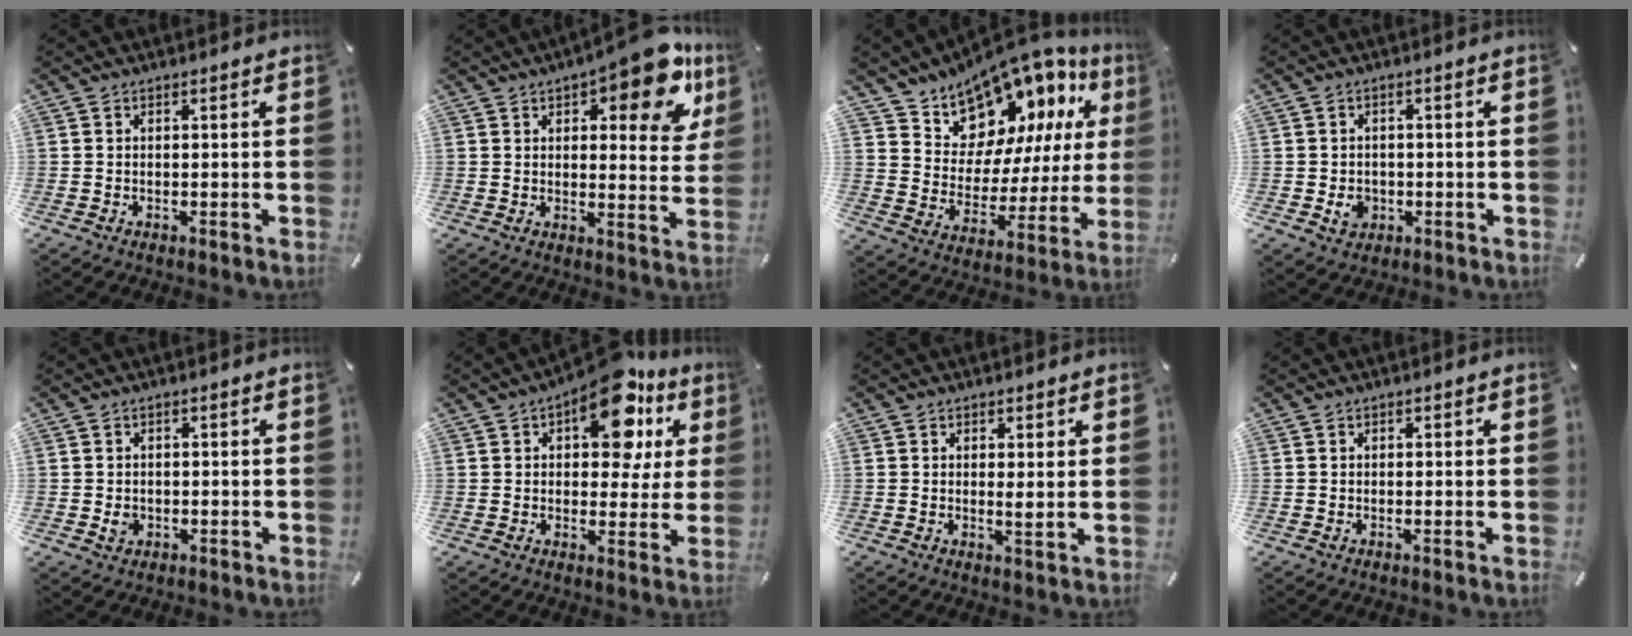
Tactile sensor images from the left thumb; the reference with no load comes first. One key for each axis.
{"total": 14.7, "fx": 9.2, "fy": 5.4, "fz": 10.1, "tx": -0.125, "ty": -0.059, "tz": 0.148}
{"total": 13.0, "fx": 11.9, "fy": 5.4, "fz": 0.2, "tx": -0.011, "ty": -0.145, "tz": 0.211}
{"total": 4.0, "fx": -0.9, "fy": 3.5, "fz": 1.8, "tx": -0.014, "ty": 0.000, "tz": -0.016}
{"total": 2.1, "fx": -0.2, "fy": 1.9, "fz": 0.9, "tx": -0.010, "ty": 0.002, "tz": -0.006}
{"total": 16.4, "fx": 8.4, "fy": 8.3, "fz": 11.3, "tx": -0.158, "ty": -0.037, "tz": 0.139}
{"total": 2.0, "fx": 1.1, "fy": 0.7, "fz": 1.5, "tx": -0.024, "ty": -0.005, "tz": 0.017}
{"total": 0.6, "fx": 0.2, "fy": 0.4, "fz": 0.5, "tx": -0.001, "ty": -0.001, "tz": 0.001}